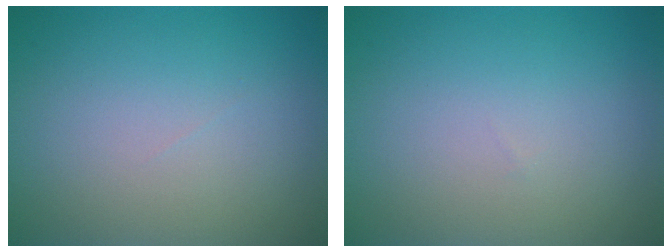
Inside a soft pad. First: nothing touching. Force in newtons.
{"total": 0.0}